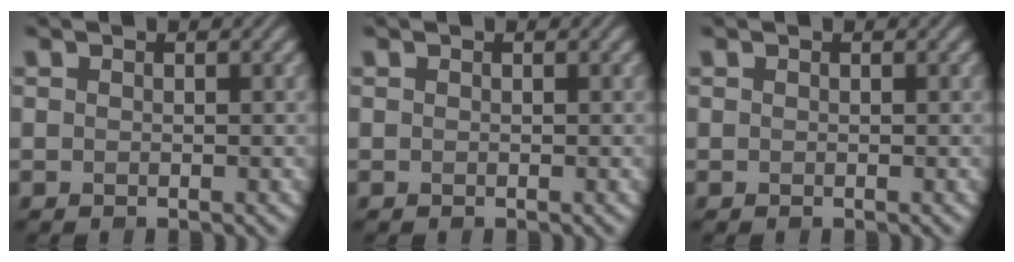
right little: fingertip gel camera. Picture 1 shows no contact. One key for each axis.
{"total": 0.0}
{"total": 0.0}